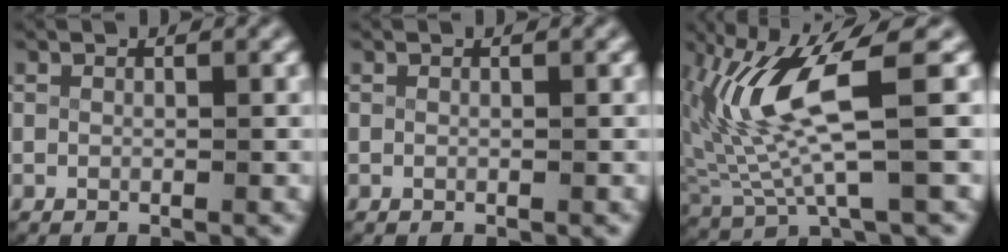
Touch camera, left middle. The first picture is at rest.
{"total": 0.0}
{"total": 7.4, "force": [0.7, 2.6, 6.9], "torque": [-0.149, -0.001, 0.020]}